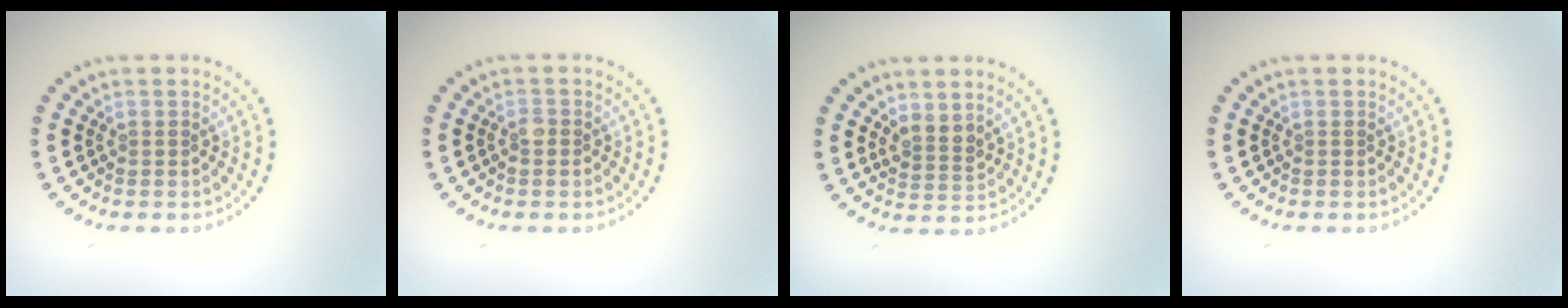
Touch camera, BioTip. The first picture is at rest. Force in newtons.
{"total": 0.8, "press": 0.7, "slide": 0.3}
{"total": 2.0, "press": 1.7, "slide": 1.1}
{"total": 0.0}